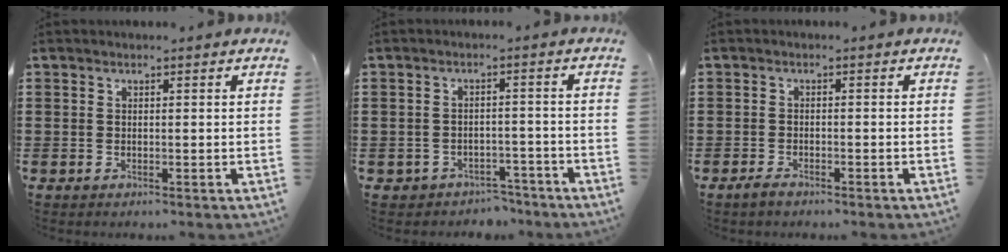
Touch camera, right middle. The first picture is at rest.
{"total": 2.9, "force": [-2.8, 0.9, -0.3], "torque": [-0.006, 0.001, -0.063]}
{"total": 1.5, "force": [-1.2, 0.6, 0.7], "torque": [-0.023, -0.002, -0.027]}